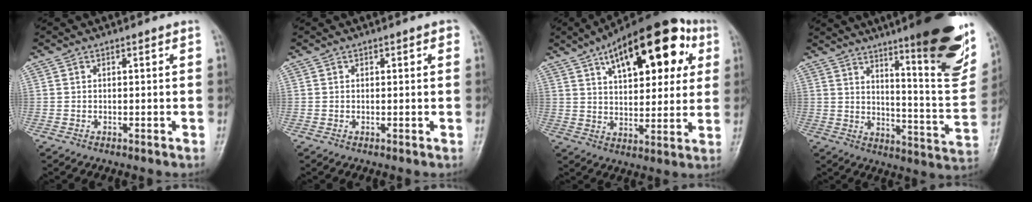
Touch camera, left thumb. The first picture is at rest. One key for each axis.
{"total": 1.5, "fx": 0.5, "fy": 0.7, "fz": 1.2, "tx": -0.009, "ty": 0.002, "tz": 0.005}
{"total": 23.0, "fx": 9.6, "fy": 10.8, "fz": 17.9, "tx": -0.234, "ty": 0.004, "tz": 0.143}
{"total": 24.1, "fx": 14.6, "fy": 4.0, "fz": 18.8, "tx": -0.231, "ty": -0.074, "tz": 0.209}